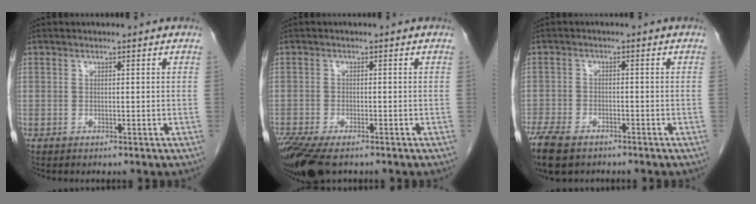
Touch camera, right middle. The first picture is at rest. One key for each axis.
{"total": 8.8, "fx": -6.4, "fy": 2.9, "fz": 5.3, "tx": -0.098, "ty": -0.019, "tz": -0.107}
{"total": 10.6, "fx": -7.5, "fy": 5.0, "fz": 5.6, "tx": -0.132, "ty": -0.017, "tz": -0.120}